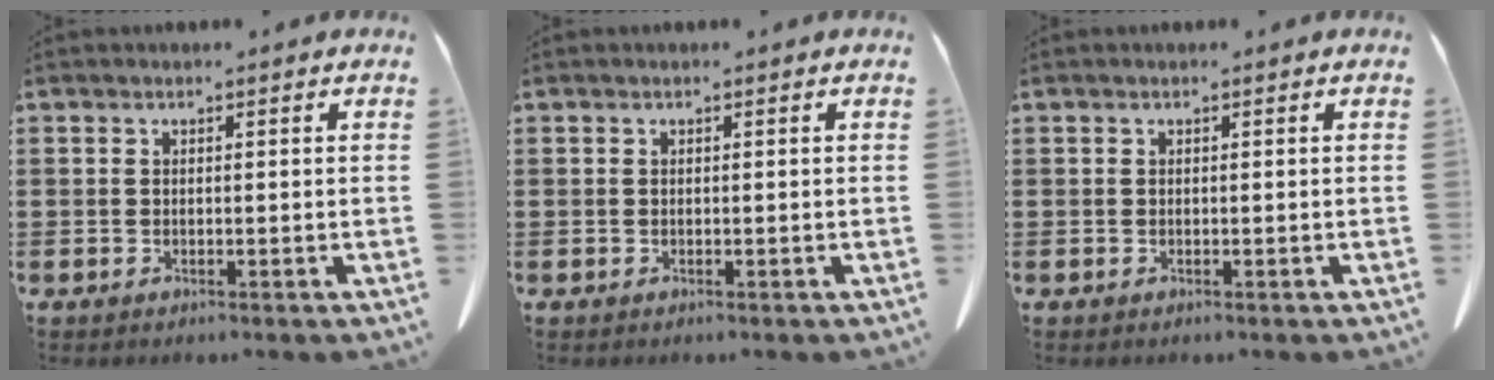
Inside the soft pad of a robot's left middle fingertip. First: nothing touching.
{"total": 0.0}
{"total": 0.0}